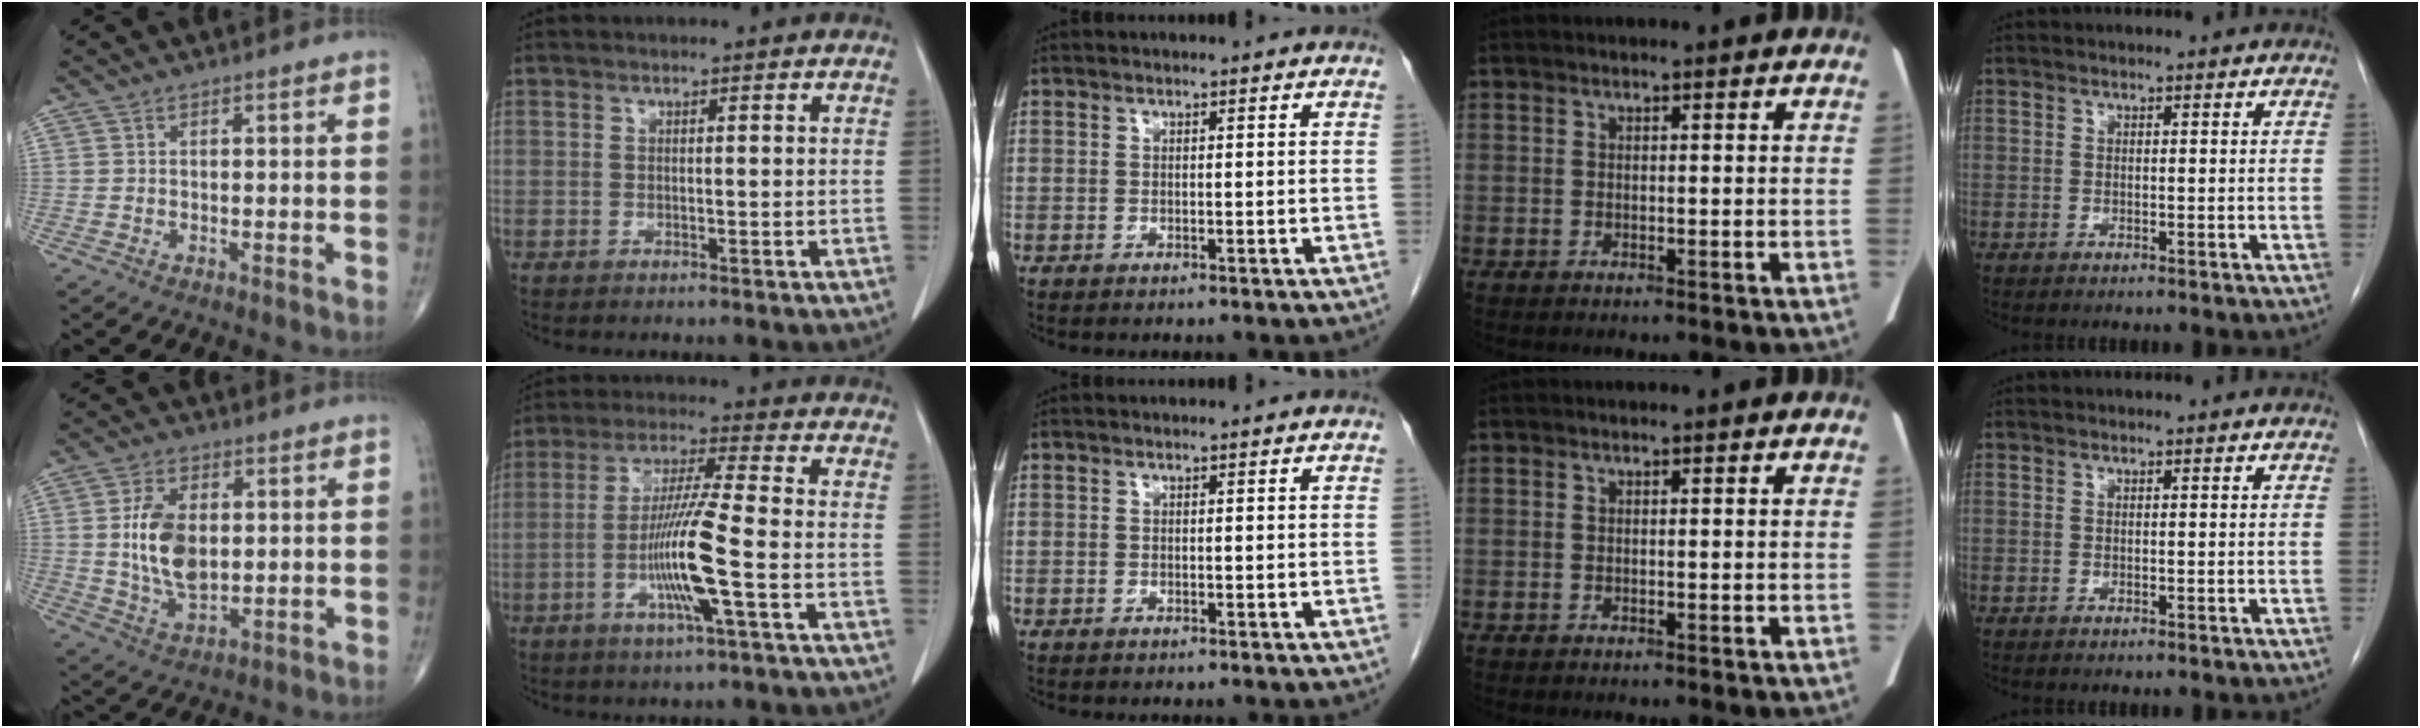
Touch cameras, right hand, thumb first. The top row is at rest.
{"thumb": {"total": 11.2, "force": [1.1, 6.5, 9.1], "torque": [-0.161, -0.010, 0.028]}, "index": {"total": 10.9, "force": [-3.1, -0.6, 10.4], "torque": [-0.205, -0.012, -0.063]}}